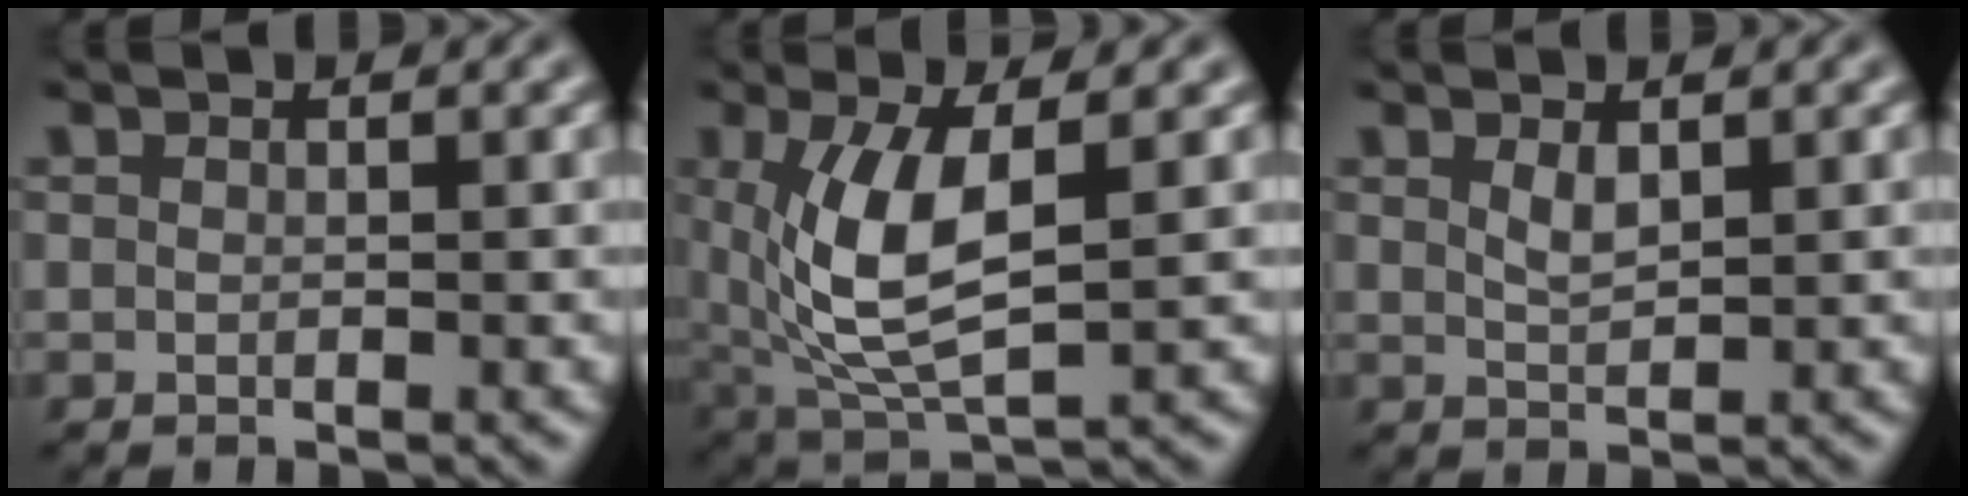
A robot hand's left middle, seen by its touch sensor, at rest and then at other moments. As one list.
[{"total": 7.1, "force": [1.2, 2.6, 6.4], "torque": [-0.141, -0.012, 0.028]}, {"total": 1.3, "force": [0.8, 0.5, 1.0], "torque": [-0.023, -0.002, 0.017]}]